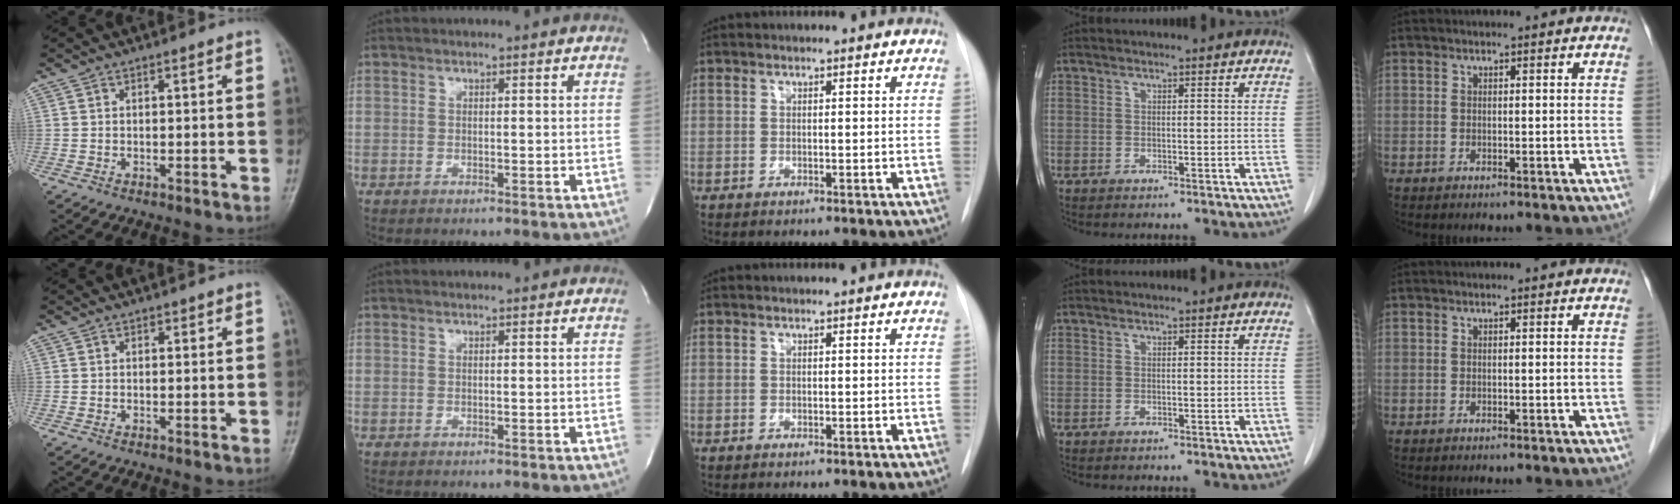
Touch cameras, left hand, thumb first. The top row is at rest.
{}